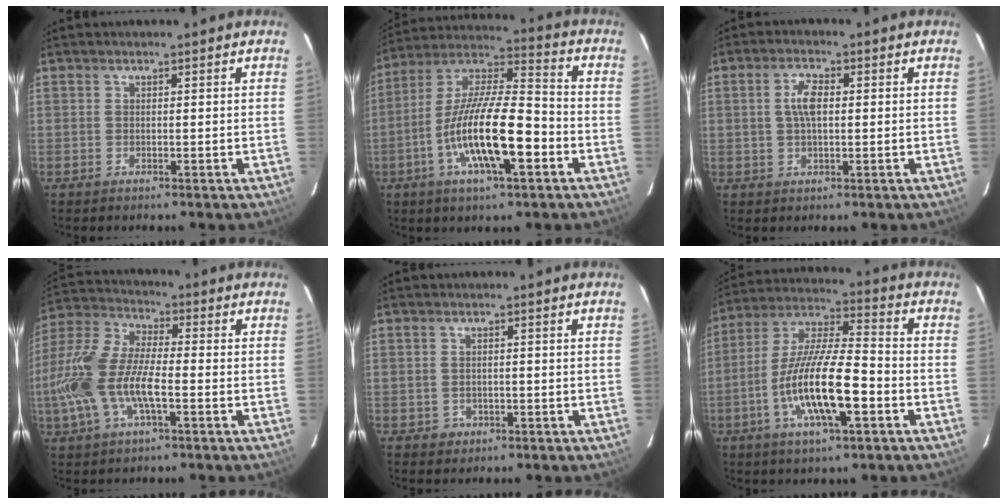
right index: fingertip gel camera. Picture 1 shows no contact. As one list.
[{"total": 17.7, "force": [-6.1, 4.6, 16.0], "torque": [-0.299, -0.007, -0.116]}, {"total": 4.3, "force": [0.5, 1.9, 3.8], "torque": [-0.075, 0.008, 0.010]}, {"total": 16.3, "force": [-4.3, 6.4, 14.4], "torque": [-0.308, -0.002, -0.088]}, {"total": 2.2, "force": [-0.8, 2.0, 0.3], "torque": [-0.007, 0.003, -0.005]}, {"total": 16.1, "force": [-5.5, 3.7, 14.7], "torque": [-0.289, -0.008, -0.104]}]